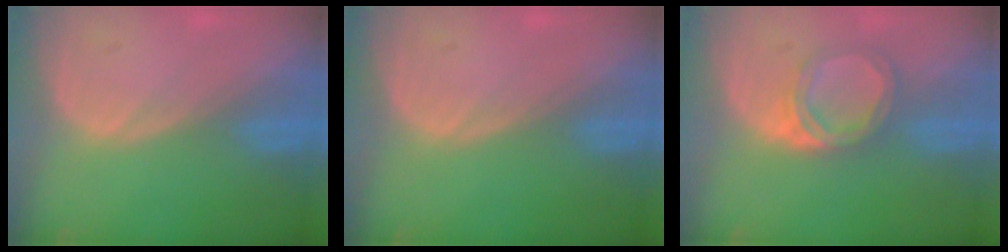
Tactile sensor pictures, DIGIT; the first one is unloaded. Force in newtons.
{"total": 0.0}
{"total": 4.8, "press": 4.8, "slide": 0.3}